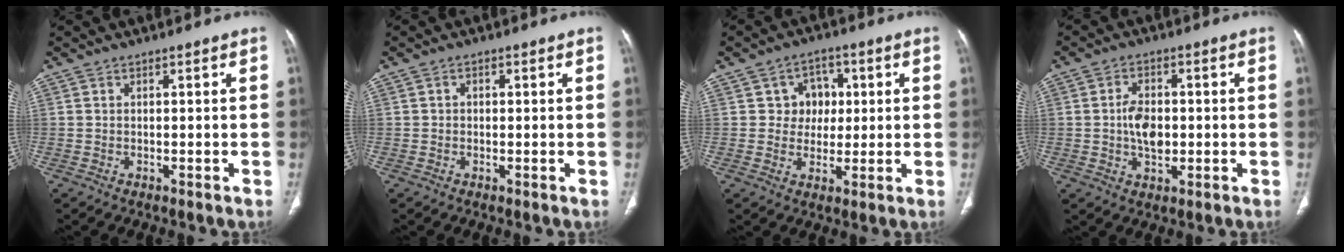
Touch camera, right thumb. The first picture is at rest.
{"total": 0.9, "force": [0.1, 0.8, 0.5], "torque": [-0.003, 0.002, -0.001]}
{"total": 6.6, "force": [1.3, 5.9, 2.7], "torque": [0.005, 0.005, 0.016]}
{"total": 6.1, "force": [-0.3, 3.9, 4.7], "torque": [-0.075, 0.002, -0.006]}